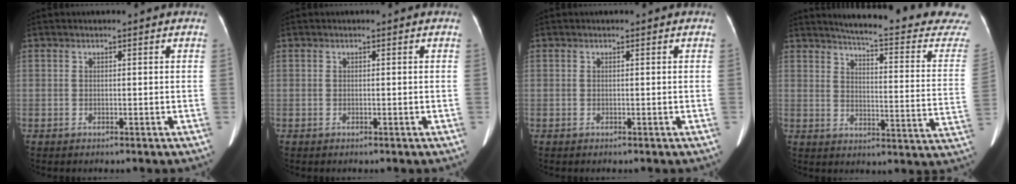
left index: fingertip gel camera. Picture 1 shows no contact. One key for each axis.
{"total": 0.0}
{"total": 0.0}
{"total": 21.9, "fx": 20.7, "fy": 0.2, "fz": 7.4, "tx": -0.103, "ty": -0.113, "tz": 0.233}